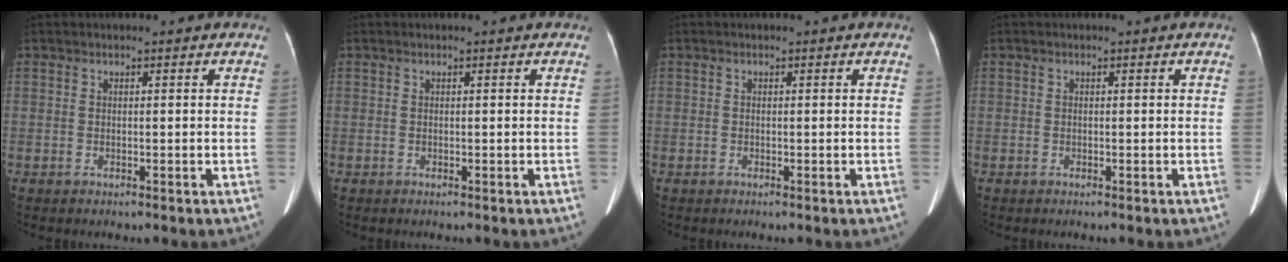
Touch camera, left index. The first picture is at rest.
{"total": 0.0}
{"total": 2.2, "force": [-1.1, -1.6, -1.1], "torque": [0.015, -0.012, -0.020]}
{"total": 0.0}